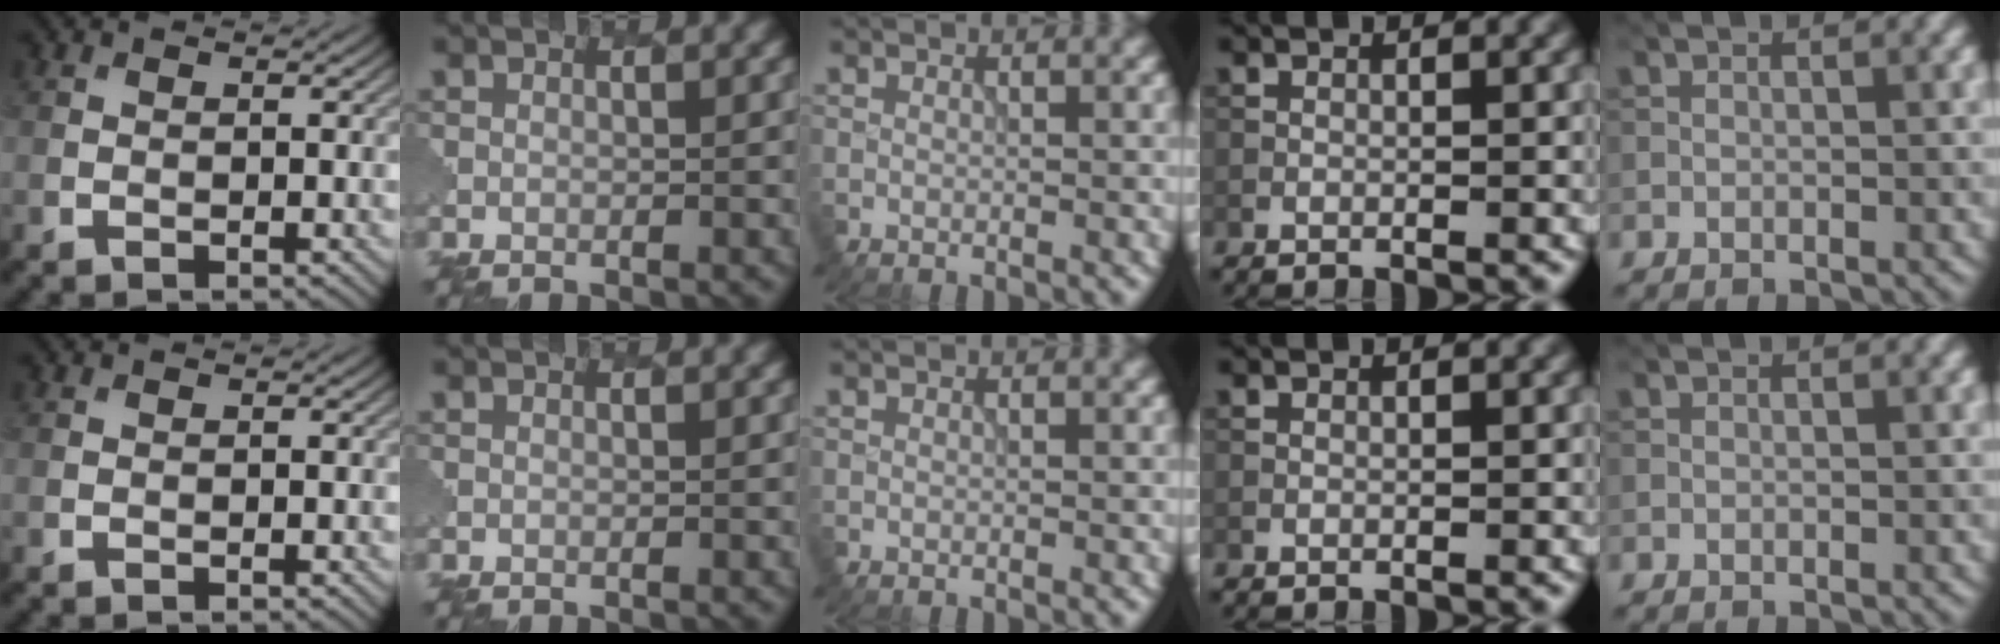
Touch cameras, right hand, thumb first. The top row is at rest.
{}